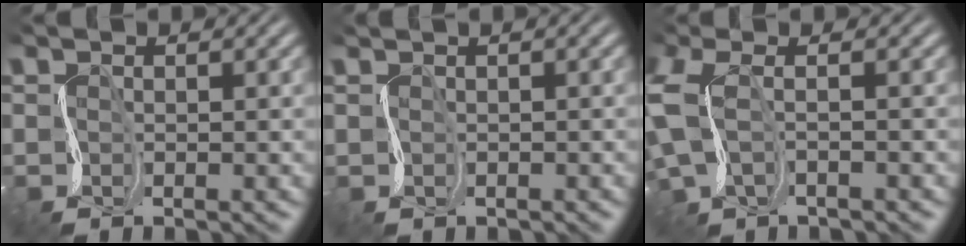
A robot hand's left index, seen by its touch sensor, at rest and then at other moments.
{"total": 0.8, "force": [0.1, -0.4, -0.7], "torque": [0.012, -0.001, -0.002]}
{"total": 3.0, "force": [0.6, 1.5, 2.5], "torque": [-0.088, 0.004, -0.001]}